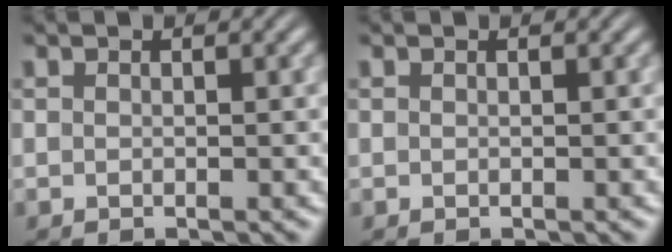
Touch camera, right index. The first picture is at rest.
{"total": 0.0}